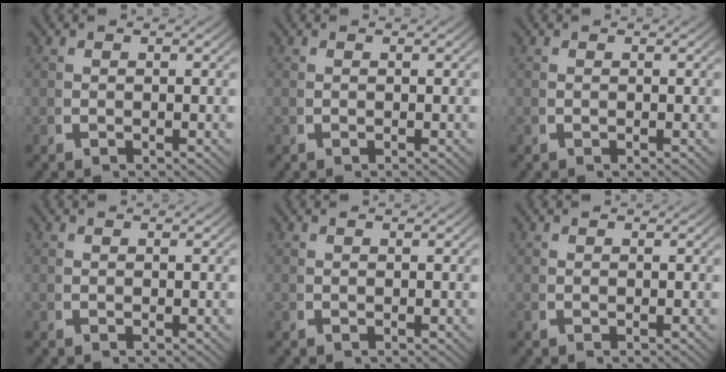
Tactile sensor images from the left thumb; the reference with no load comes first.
{"total": 0.0}
{"total": 0.0}
{"total": 0.0}
{"total": 0.0}
{"total": 0.0}